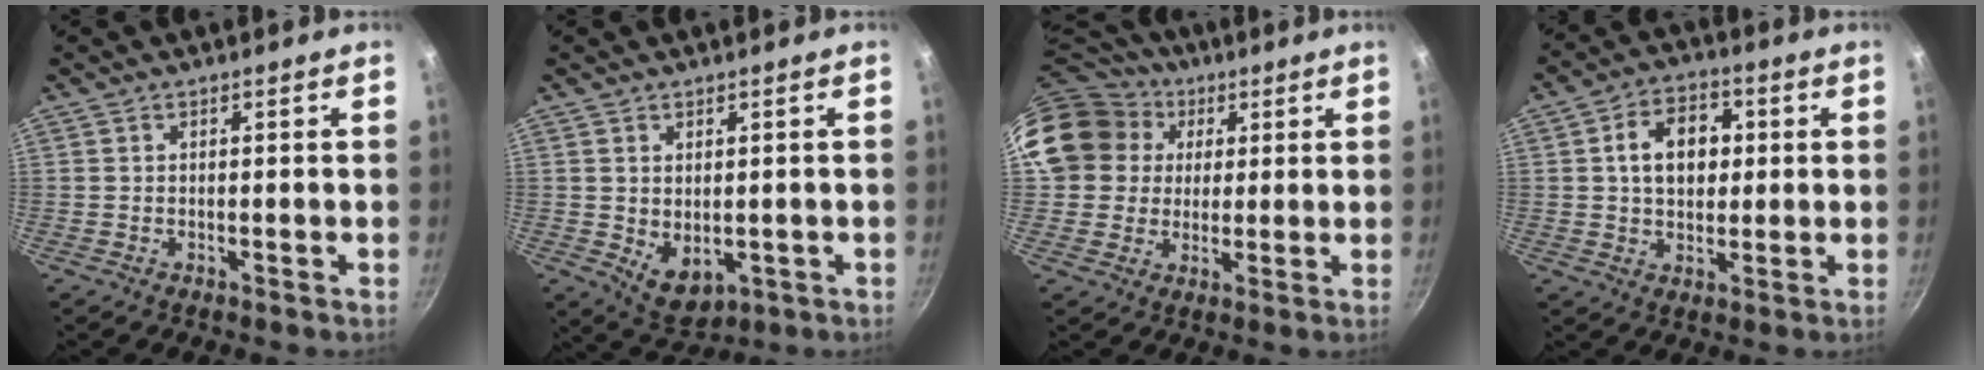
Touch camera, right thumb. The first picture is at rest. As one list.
[{"total": 6.2, "force": [-0.2, 4.2, 4.5], "torque": [-0.061, -0.016, 0.015]}, {"total": 17.8, "force": [5.2, 15.6, 6.9], "torque": [-0.123, 0.028, 0.092]}, {"total": 10.2, "force": [1.6, 7.3, 6.9], "torque": [-0.082, 0.010, 0.019]}]